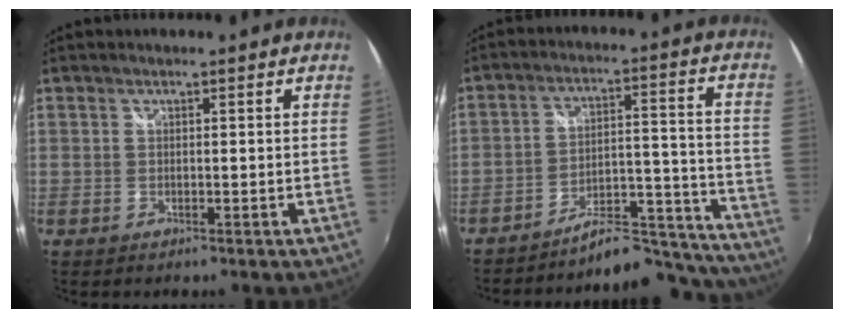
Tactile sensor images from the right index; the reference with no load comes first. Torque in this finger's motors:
{"motor_torque": [0.21, -0.21, 0.03, -0.04]}